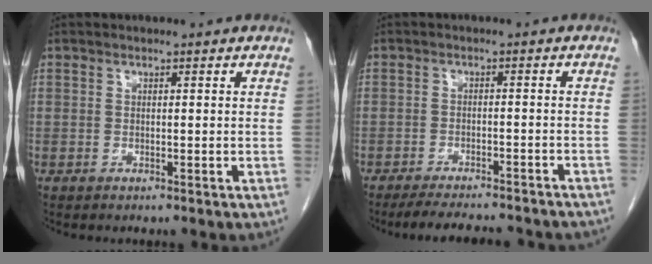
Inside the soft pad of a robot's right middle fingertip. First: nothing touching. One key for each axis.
{"total": 14.0, "fx": -12.5, "fy": 2.4, "fz": 5.7, "tx": -0.088, "ty": -0.010, "tz": -0.158}